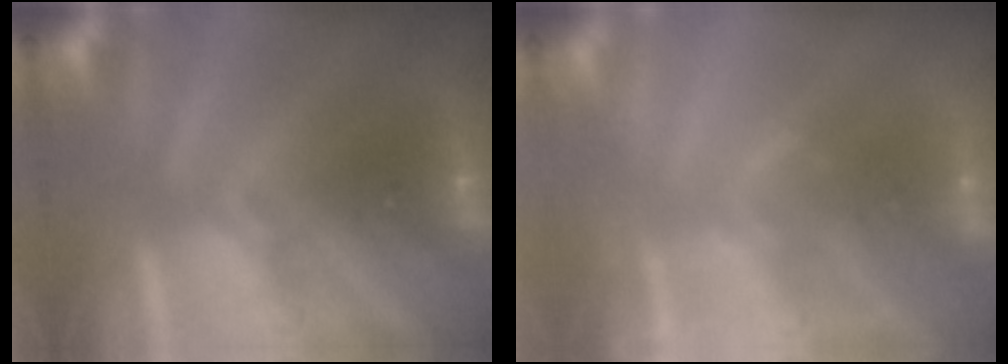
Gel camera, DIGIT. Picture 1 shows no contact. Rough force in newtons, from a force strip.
{"total": 2.2}